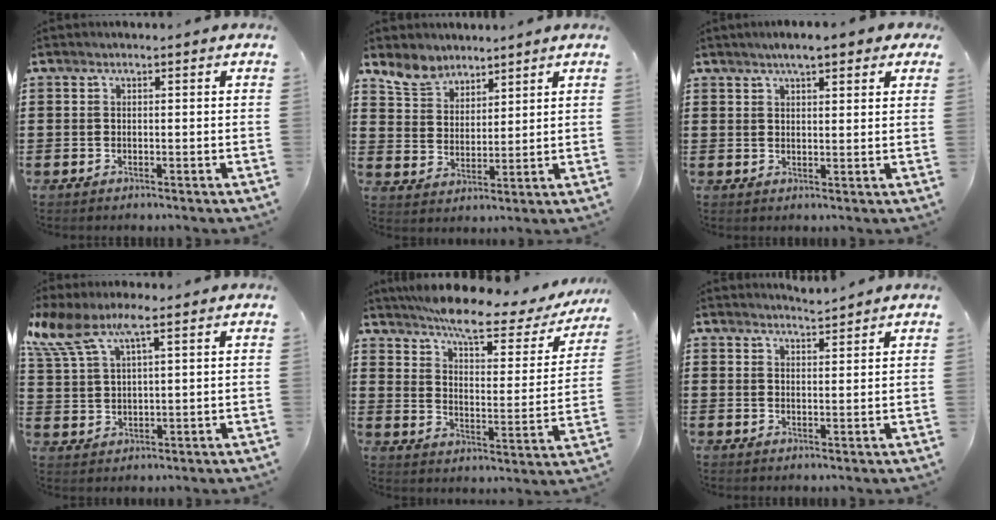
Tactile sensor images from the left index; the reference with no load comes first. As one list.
[{"total": 5.9, "force": [5.1, 2.7, 0.9], "torque": [-0.044, -0.011, 0.097]}, {"total": 4.0, "force": [2.9, 0.8, 2.6], "torque": [-0.049, 0.002, 0.049]}, {"total": 7.3, "force": [4.8, 2.4, 5.0], "torque": [-0.121, -0.009, 0.084]}, {"total": 8.3, "force": [6.9, 1.1, 4.3], "torque": [-0.103, -0.037, 0.117]}, {"total": 2.6, "force": [2.6, -0.2, 0.3], "torque": [-0.013, -0.008, 0.049]}]